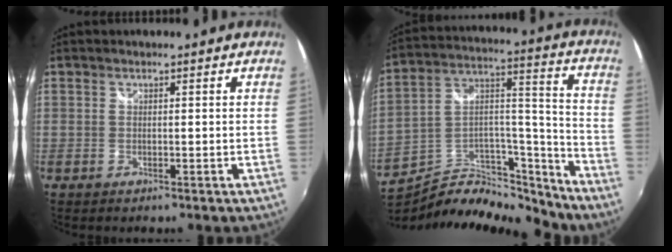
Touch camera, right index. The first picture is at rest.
{"total": 18.4, "force": [-16.4, 5.9, 6.0], "torque": [-0.097, 0.045, -0.275]}